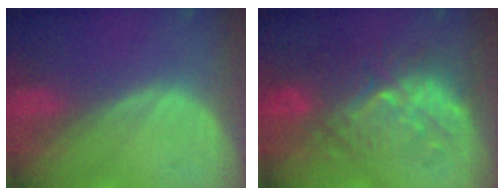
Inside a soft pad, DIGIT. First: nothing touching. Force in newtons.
{"total": 9.4, "press": 9.0, "slide": 2.7}